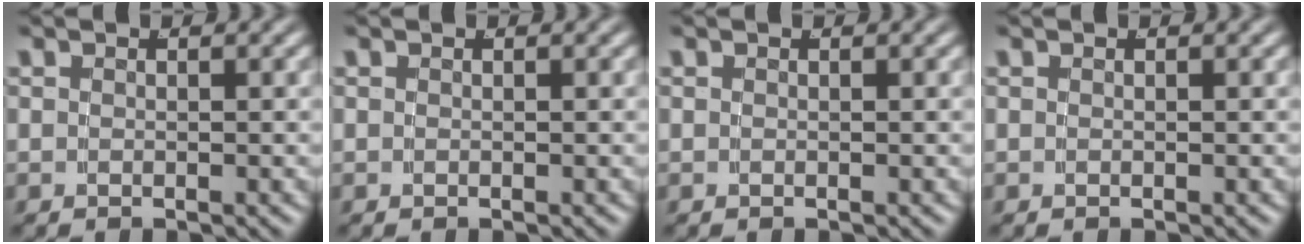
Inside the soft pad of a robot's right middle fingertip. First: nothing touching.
{"total": 0.0}
{"total": 0.0}
{"total": 0.0}